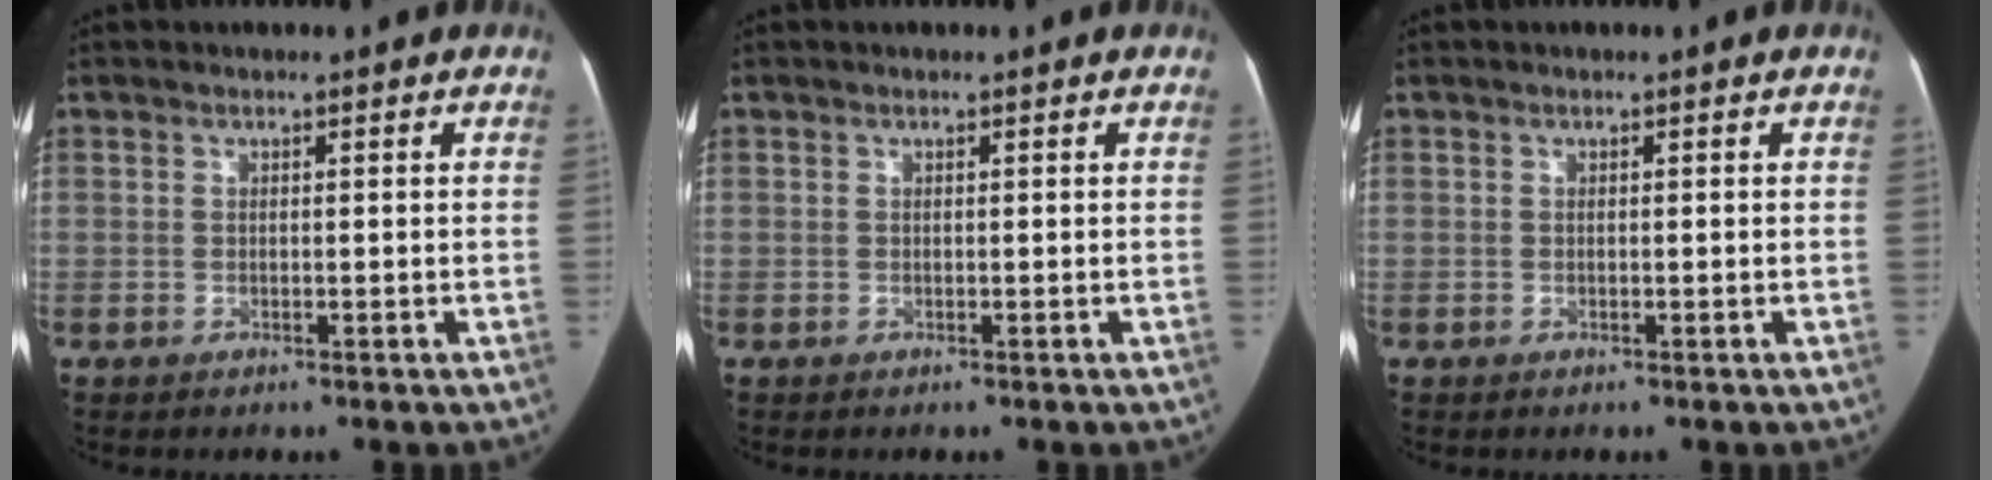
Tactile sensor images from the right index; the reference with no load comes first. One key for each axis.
{"total": 0.0}
{"total": 0.0}